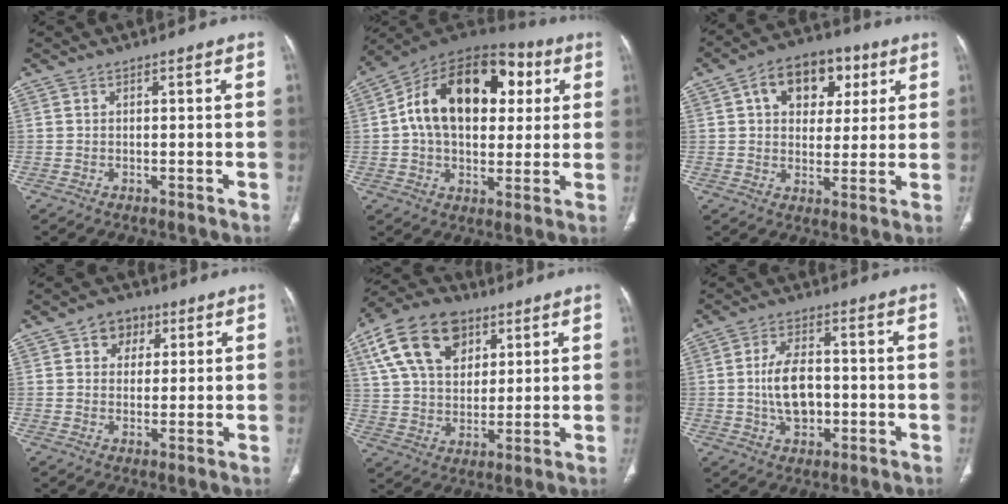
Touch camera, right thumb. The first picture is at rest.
{"total": 23.3, "force": [4.7, 14.9, 17.3], "torque": [-0.254, 0.022, 0.066]}
{"total": 13.4, "force": [4.9, 9.4, 8.2], "torque": [-0.082, 0.005, 0.073]}
{"total": 6.1, "force": [2.6, 4.9, 2.5], "torque": [-0.004, -0.004, 0.036]}
{"total": 18.0, "force": [8.1, 11.8, 10.9], "torque": [-0.188, -0.008, 0.144]}
{"total": 8.8, "force": [-0.6, 5.4, 7.0], "torque": [-0.116, 0.010, -0.009]}